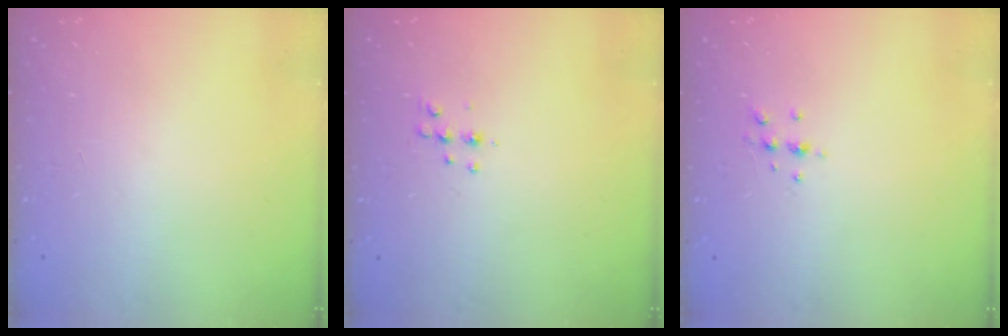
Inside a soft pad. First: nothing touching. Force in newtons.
{"total": 5.2, "press": 5.0, "slide": 1.1}
{"total": 5.2, "press": 5.1, "slide": 0.9}